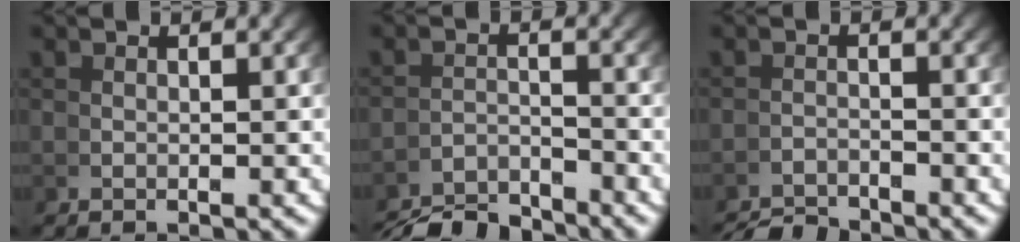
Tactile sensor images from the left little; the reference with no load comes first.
{"total": 5.3, "force": [-5.2, 0.6, 0.9], "torque": [0.005, -0.006, -0.091]}
{"total": 3.5, "force": [-3.5, -0.2, 0.0], "torque": [0.015, -0.007, -0.060]}